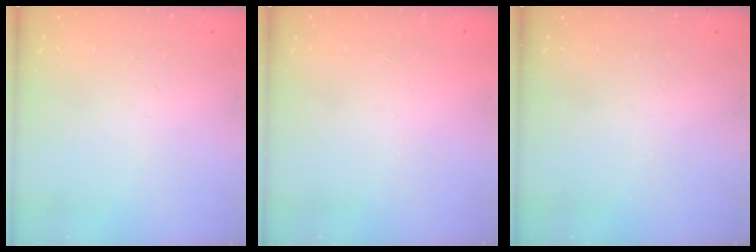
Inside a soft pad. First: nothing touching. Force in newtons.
{"total": 1.5, "press": 1.5, "slide": 0.1}
{"total": 0.0}